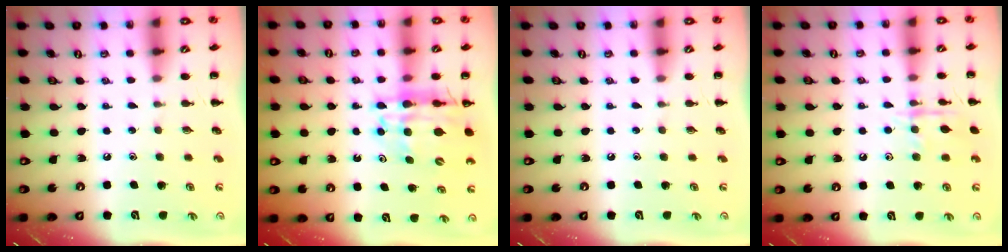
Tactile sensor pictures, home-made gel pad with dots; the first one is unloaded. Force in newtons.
{"total": 13.5, "press": 12.9, "slide": 3.9}
{"total": 0.0}
{"total": 10.6, "press": 10.6, "slide": 0.7}